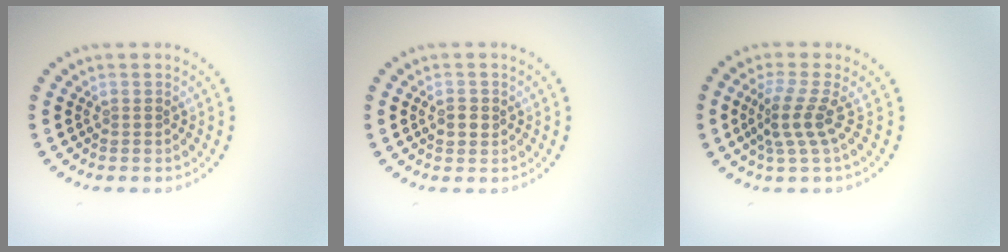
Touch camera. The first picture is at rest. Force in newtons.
{"total": 1.5, "press": 1.4, "slide": 0.2}
{"total": 2.9, "press": 1.9, "slide": 2.2}